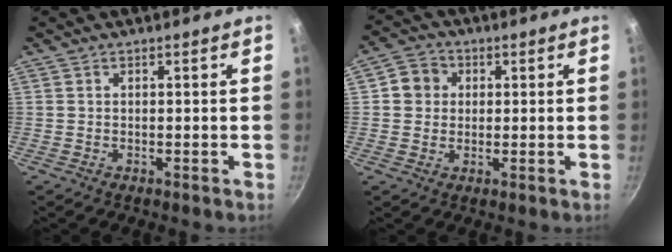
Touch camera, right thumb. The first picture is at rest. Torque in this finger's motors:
{"motor_torque": [-0.54, 0.65, -0.23, 0.05, 0.02]}